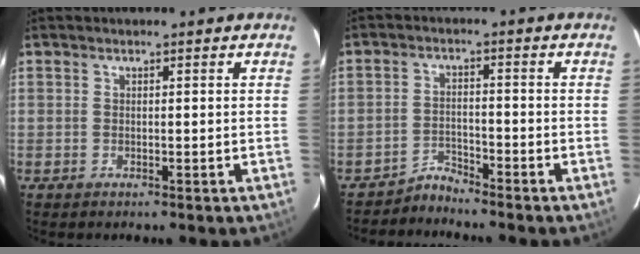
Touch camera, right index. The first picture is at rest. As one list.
[{"total": 3.3, "force": [-3.2, 0.1, -0.6], "torque": [0.011, 0.008, -0.061]}]